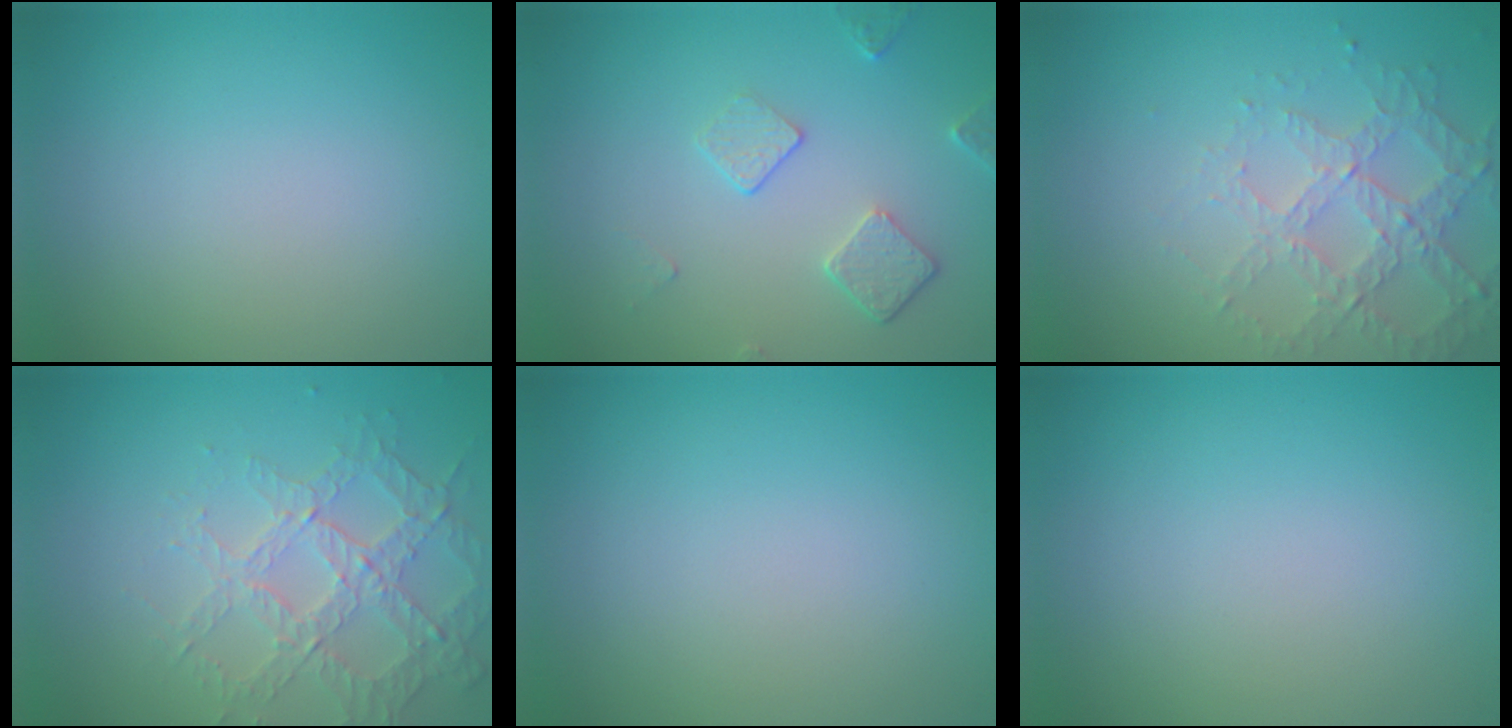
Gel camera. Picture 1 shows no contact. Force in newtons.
{"total": 2.3, "press": 1.6, "slide": 1.6}
{"total": 4.2, "press": 3.1, "slide": 2.9}
{"total": 3.1, "press": 2.8, "slide": 1.3}
{"total": 0.0}
{"total": 0.0}